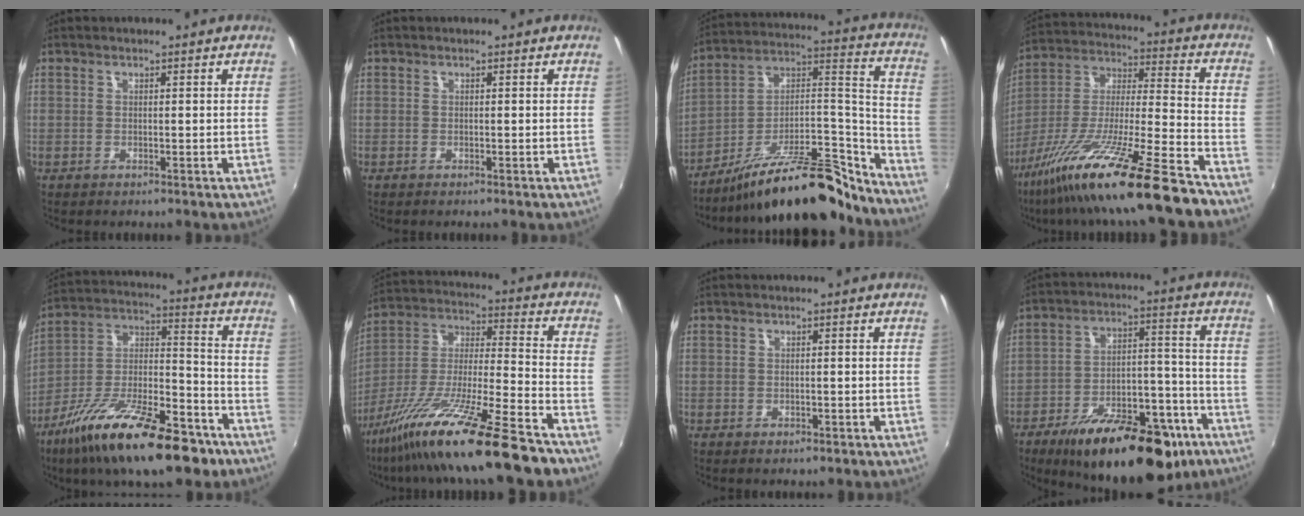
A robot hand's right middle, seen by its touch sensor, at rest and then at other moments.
{"total": 0.0}
{"total": 22.4, "force": [-18.3, 6.1, 11.4], "torque": [-0.149, 0.034, -0.282]}
{"total": 22.4, "force": [-16.4, 0.1, 15.3], "torque": [-0.273, -0.048, -0.283]}
{"total": 23.4, "force": [-14.5, 8.0, 16.5], "torque": [-0.292, -0.021, -0.237]}
{"total": 22.0, "force": [-15.8, 1.5, 15.3], "torque": [-0.277, -0.039, -0.271]}
{"total": 1.0, "force": [-0.6, 0.6, 0.5], "torque": [-0.010, -0.004, -0.009]}
{"total": 25.8, "force": [-16.8, 10.5, 16.5], "torque": [-0.262, 0.001, -0.229]}